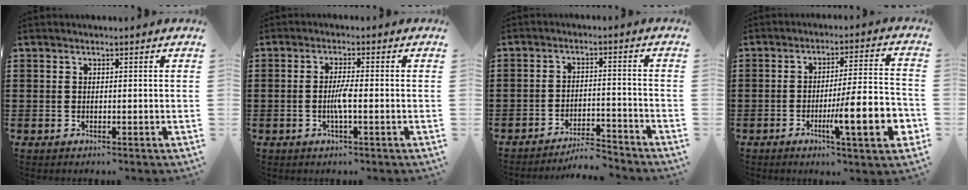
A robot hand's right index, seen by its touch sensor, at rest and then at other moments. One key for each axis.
{"total": 3.1, "fx": -0.8, "fy": 0.3, "fz": 3.0, "tx": -0.069, "ty": -0.008, "tz": -0.020}
{"total": 4.6, "fx": -4.4, "fy": 0.1, "fz": 1.2, "tx": -0.026, "ty": 0.001, "tz": -0.090}
{"total": 11.7, "fx": -4.0, "fy": 2.0, "fz": 10.8, "tx": -0.172, "ty": -0.002, "tz": -0.069}